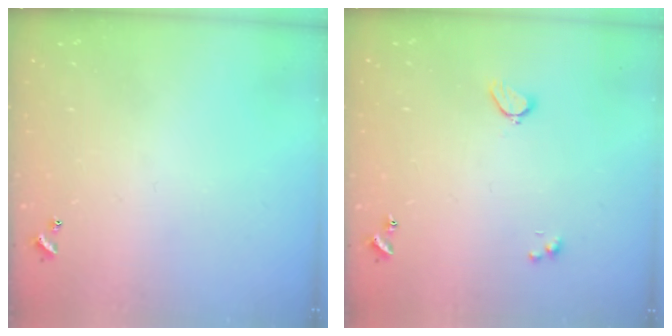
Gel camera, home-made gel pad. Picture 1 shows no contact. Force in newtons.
{"total": 2.0, "press": 1.9, "slide": 0.6}